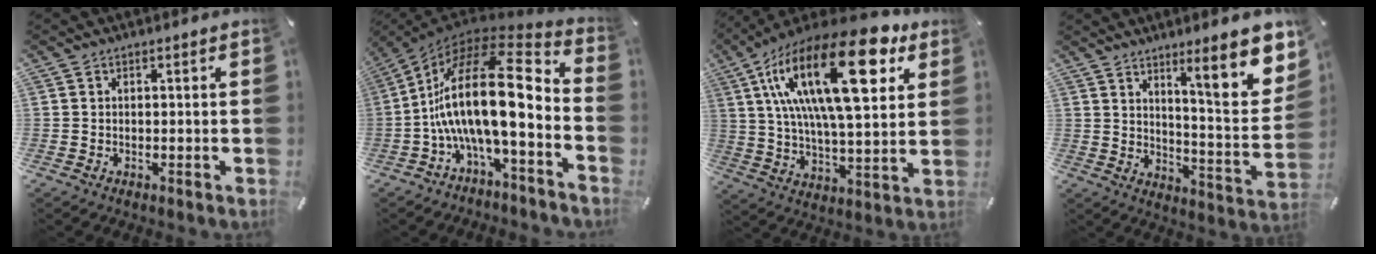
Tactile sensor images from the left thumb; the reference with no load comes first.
{"total": 23.8, "force": [-1.1, 9.1, 22.0], "torque": [-0.421, -0.025, -0.025]}
{"total": 27.8, "force": [11.9, 10.5, 22.9], "torque": [-0.419, -0.051, 0.185]}
{"total": 15.4, "force": [10.1, 3.3, 11.2], "torque": [-0.147, -0.084, 0.157]}